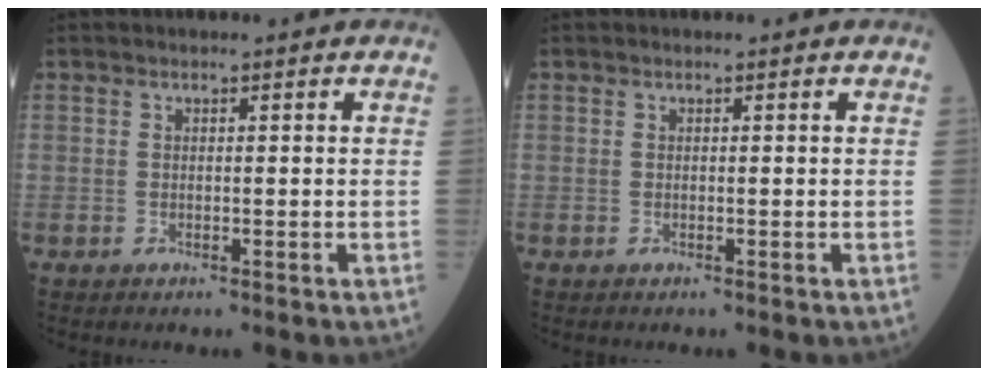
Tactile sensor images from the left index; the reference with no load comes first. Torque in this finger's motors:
{"motor_torque": [-0.02, 0.02, -0.01, 0.00]}